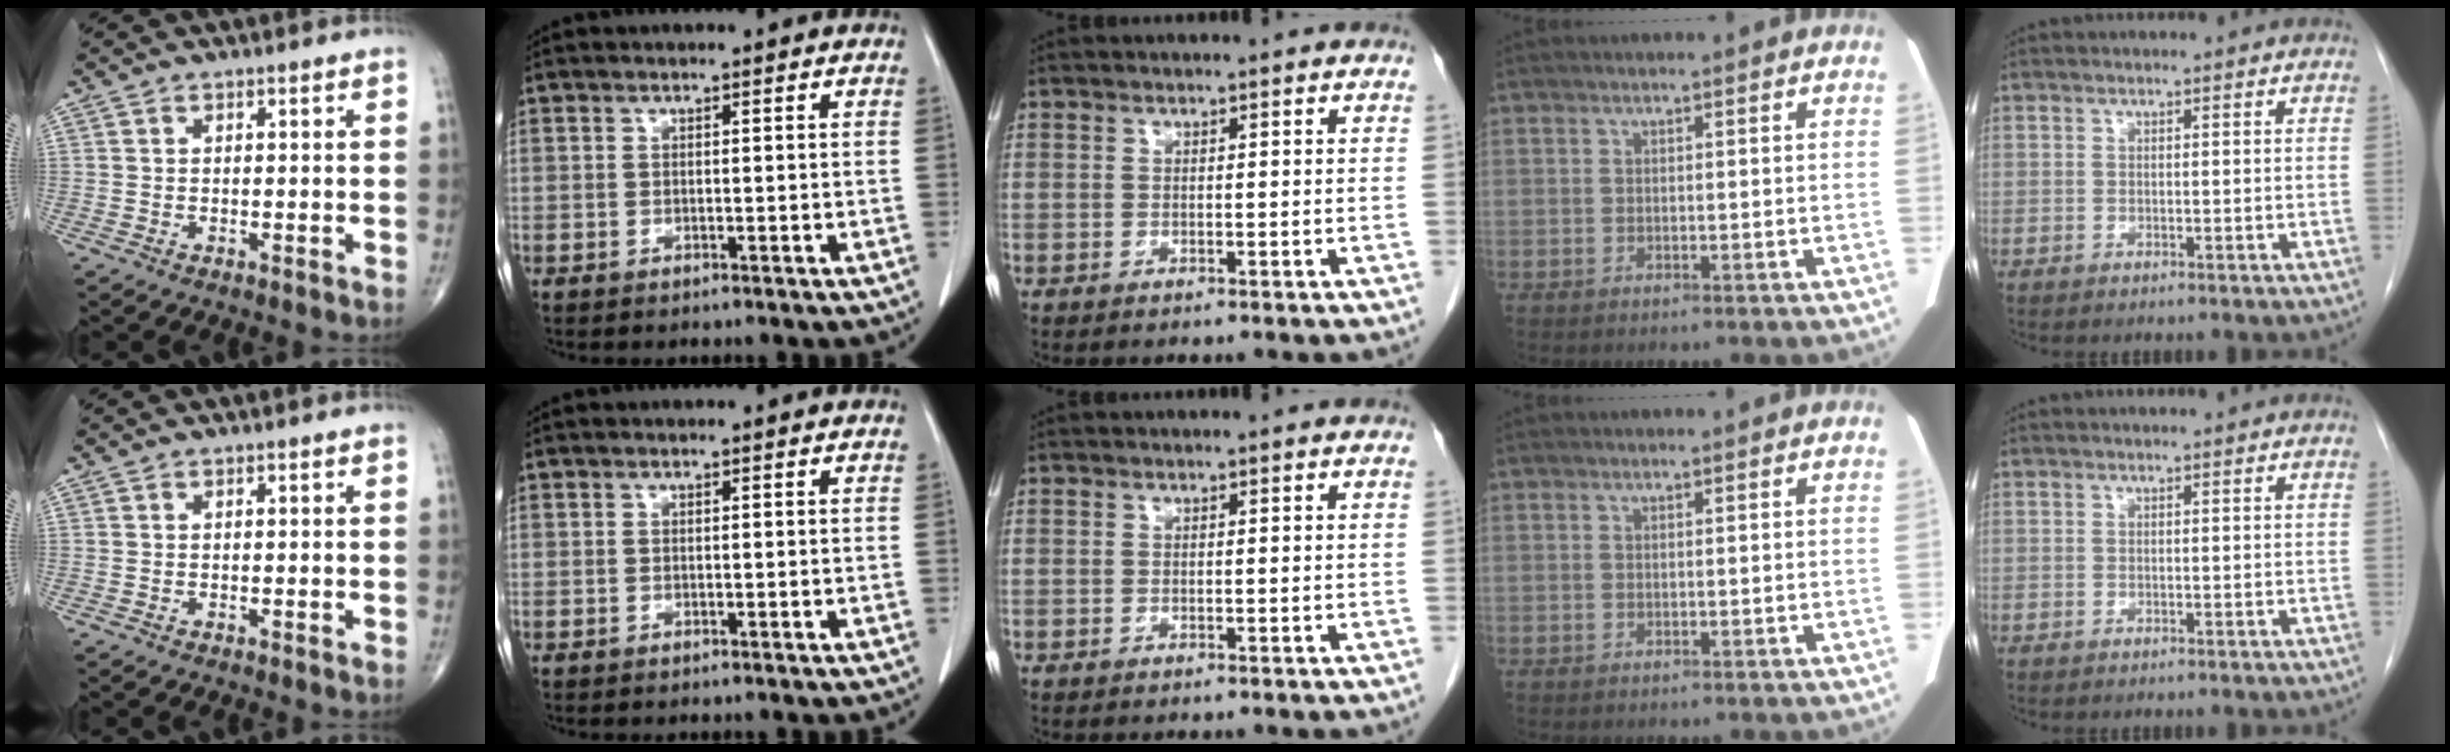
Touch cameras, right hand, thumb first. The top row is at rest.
{}